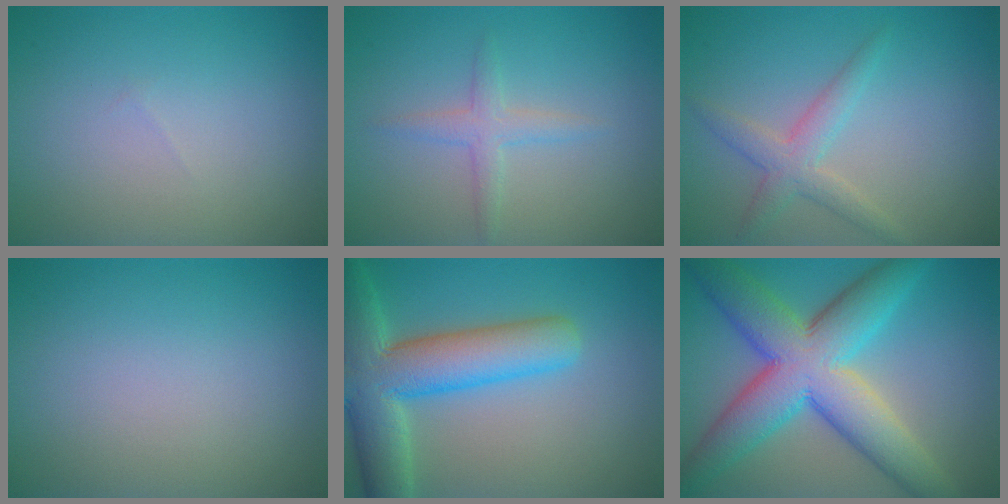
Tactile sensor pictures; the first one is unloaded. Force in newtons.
{"total": 1.7, "press": 1.7, "slide": 0.1}
{"total": 2.7, "press": 2.7, "slide": 0.0}
{"total": 0.0}
{"total": 9.6, "press": 9.6, "slide": 0.8}
{"total": 11.1, "press": 11.1, "slide": 0.3}